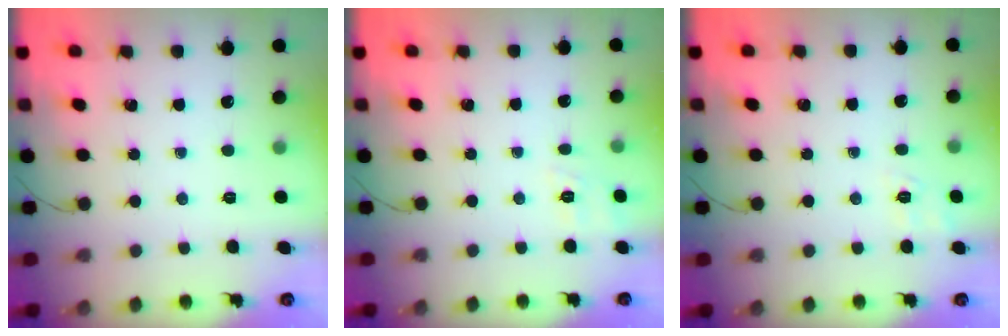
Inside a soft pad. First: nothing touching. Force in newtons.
{"total": 7.3, "press": 7.0, "slide": 1.9}
{"total": 3.6, "press": 3.1, "slide": 1.8}